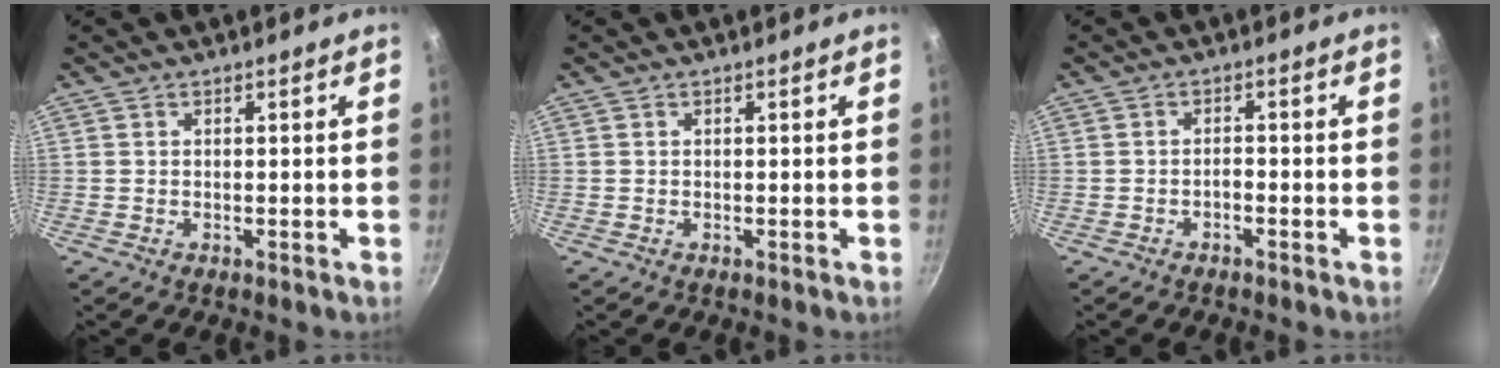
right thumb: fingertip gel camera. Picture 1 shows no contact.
{"total": 0.0}
{"total": 1.4, "force": [-1.1, 0.4, 0.8], "torque": [-0.012, 0.014, -0.019]}